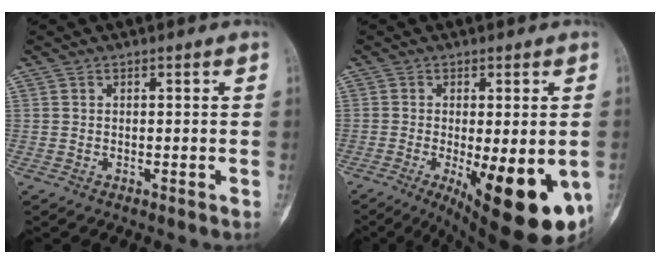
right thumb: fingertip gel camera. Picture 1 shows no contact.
{"total": 18.3, "force": [-5.9, 6.2, 16.2], "torque": [-0.176, -0.024, -0.065]}